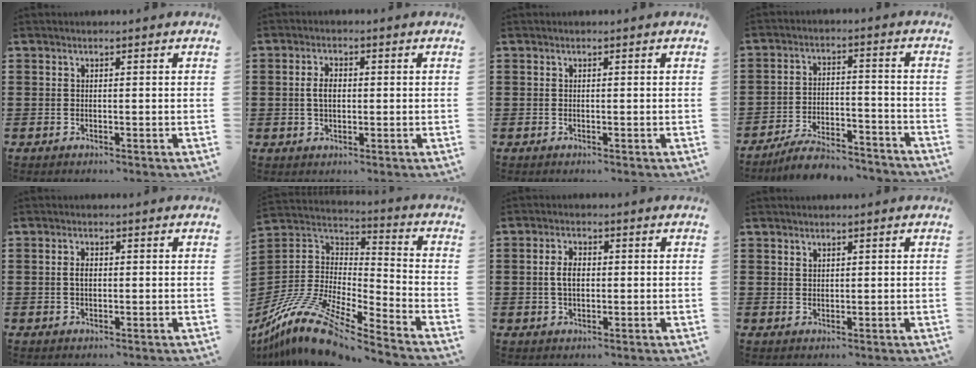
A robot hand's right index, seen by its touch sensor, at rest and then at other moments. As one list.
[{"total": 3.2, "force": [0.1, 1.8, 2.7], "torque": [-0.054, 0.006, 0.002]}, {"total": 0.0}, {"total": 6.4, "force": [-6.1, 0.7, 1.9], "torque": [-0.033, 0.010, -0.115]}, {"total": 1.9, "force": [0.1, 1.0, 1.6], "torque": [-0.033, 0.005, 0.001]}, {"total": 13.5, "force": [-10.7, 2.8, 7.8], "torque": [-0.184, 0.009, -0.214]}, {"total": 3.6, "force": [0.1, 2.0, 3.0], "torque": [-0.068, 0.004, -0.001]}, {"total": 1.3, "force": [1.0, 0.7, 0.2], "torque": [-0.004, 0.002, 0.020]}]